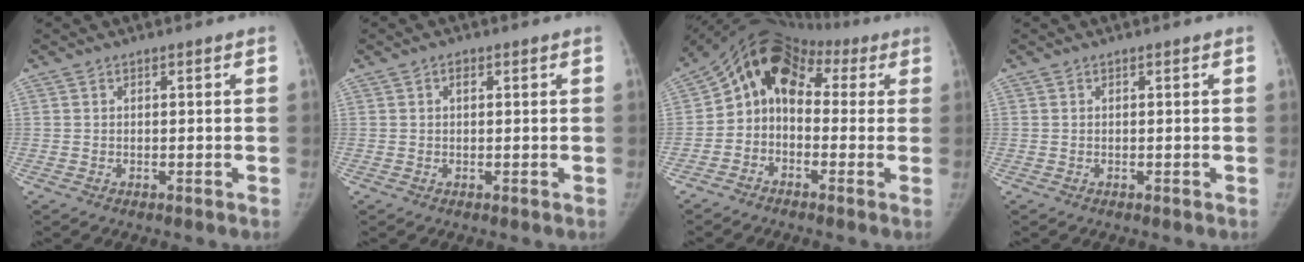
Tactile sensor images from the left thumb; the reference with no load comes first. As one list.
[{"total": 1.0, "force": [0.4, 0.6, 0.7], "torque": [-0.008, 0.002, 0.004]}, {"total": 12.0, "force": [1.0, 9.6, 7.1], "torque": [-0.083, 0.058, 0.001]}, {"total": 0.0}]